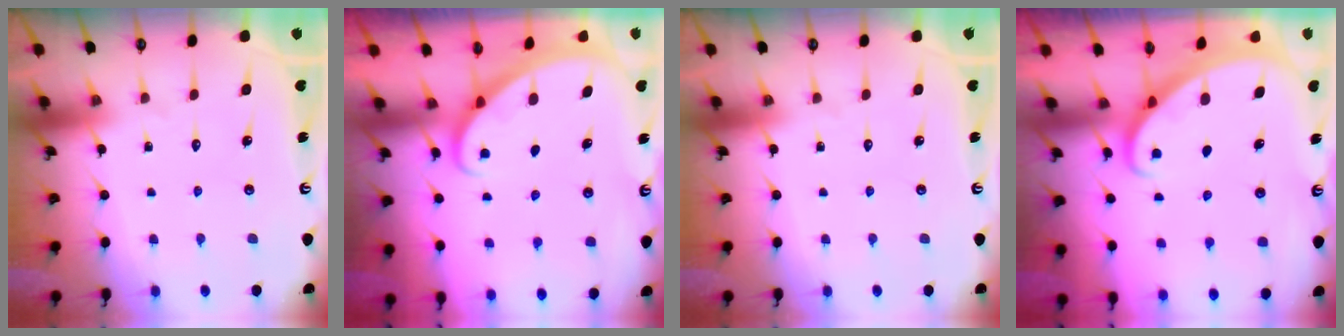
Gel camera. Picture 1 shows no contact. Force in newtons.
{"total": 2.1, "press": 2.1, "slide": 0.1}
{"total": 0.0}
{"total": 1.8, "press": 1.8, "slide": 0.0}